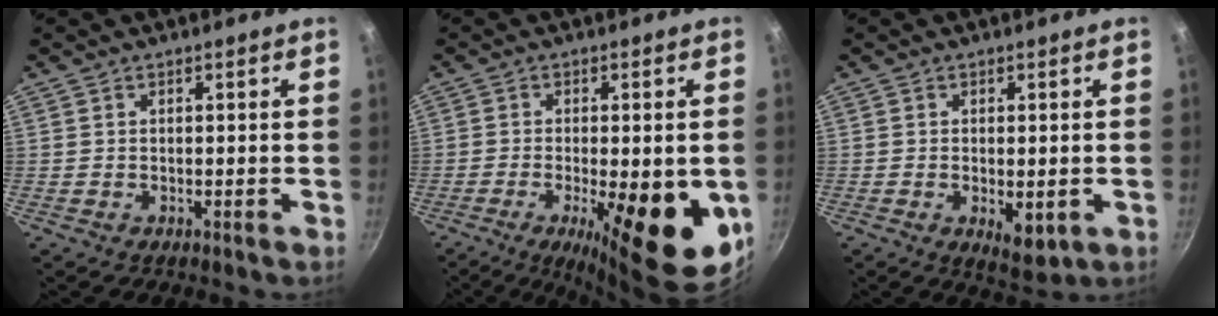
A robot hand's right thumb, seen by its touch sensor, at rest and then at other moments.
{"total": 17.9, "force": [-5.0, 6.3, 16.0], "torque": [-0.210, -0.002, -0.060]}
{"total": 5.6, "force": [-1.3, 2.6, 4.8], "torque": [-0.065, -0.010, -0.010]}